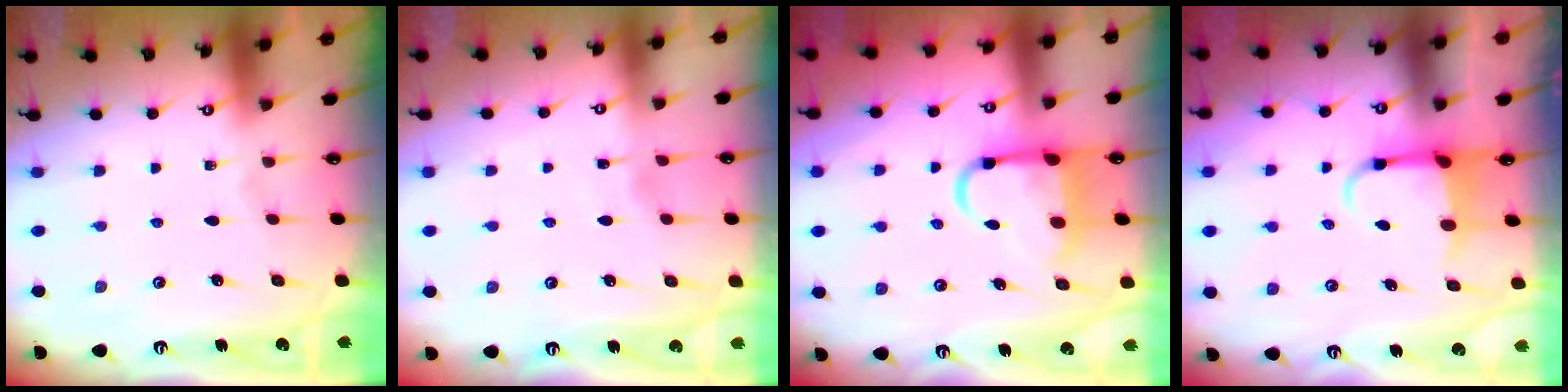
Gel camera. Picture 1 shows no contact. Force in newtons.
{"total": 2.7, "press": 2.7, "slide": 0.3}
{"total": 10.3, "press": 10.2, "slide": 1.5}
{"total": 4.0, "press": 3.9, "slide": 1.0}